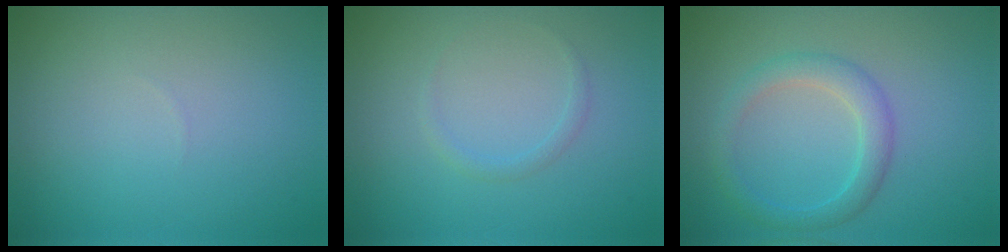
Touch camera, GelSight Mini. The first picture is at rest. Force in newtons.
{"total": 0.8, "press": 0.8, "slide": 0.0}
{"total": 2.8, "press": 2.8, "slide": 0.1}